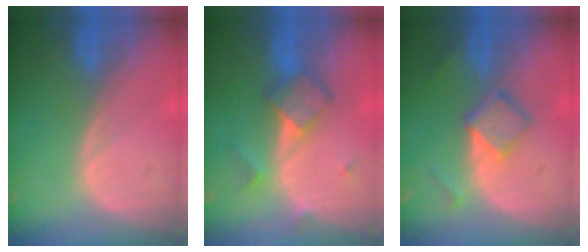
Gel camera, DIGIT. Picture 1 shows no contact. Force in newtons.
{"total": 5.5, "press": 5.4, "slide": 1.0}
{"total": 4.8, "press": 4.6, "slide": 1.6}